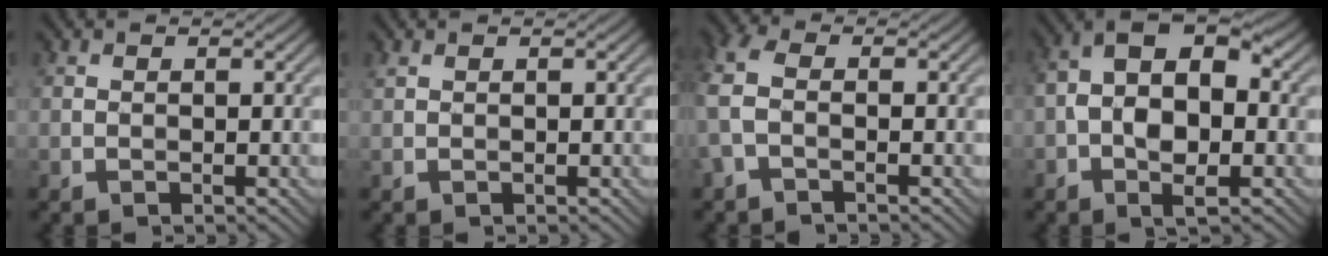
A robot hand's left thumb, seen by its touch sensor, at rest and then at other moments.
{"total": 0.5, "force": [0.4, 0.1, 0.3], "torque": [-0.011, 0.003, 0.009]}
{"total": 4.4, "force": [-0.8, 2.3, 3.6], "torque": [-0.106, 0.010, -0.029]}
{"total": 9.8, "force": [-1.1, 5.2, 8.3], "torque": [-0.147, 0.014, -0.026]}